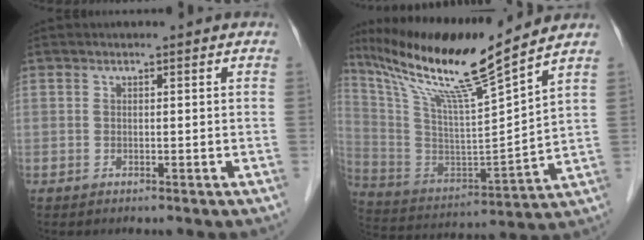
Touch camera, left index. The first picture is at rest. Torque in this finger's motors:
{"motor_torque": [1.07, -1.07, 0.51, 0.18]}